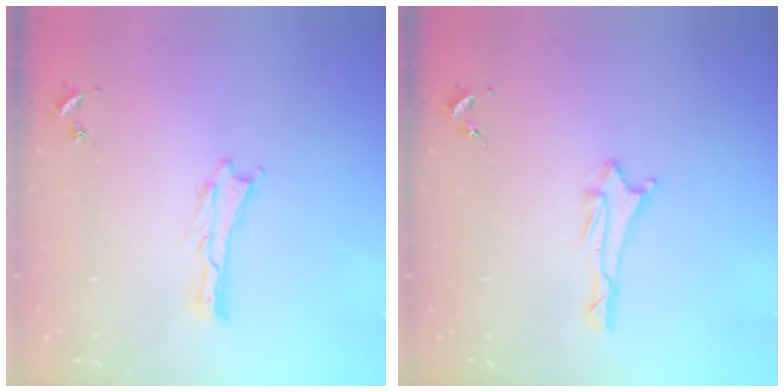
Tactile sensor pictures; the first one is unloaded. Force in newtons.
{"total": 1.7, "press": 1.6, "slide": 0.6}